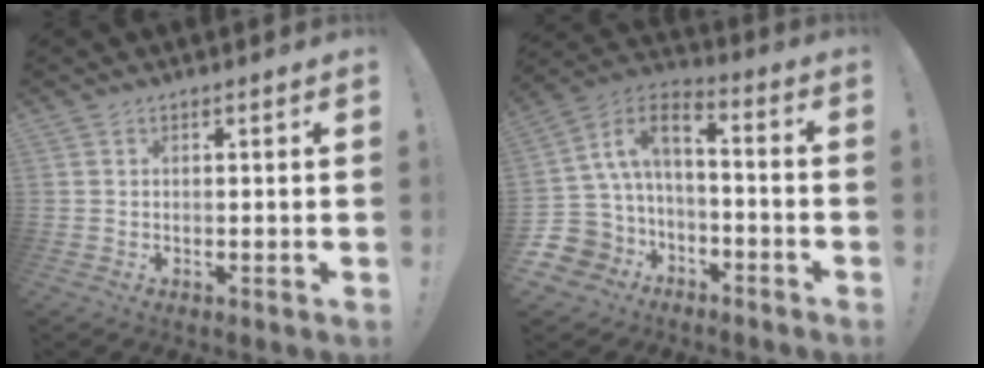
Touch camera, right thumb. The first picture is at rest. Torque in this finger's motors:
{"motor_torque": [0.86, 0.01, 0.75, -0.77, 0.26]}